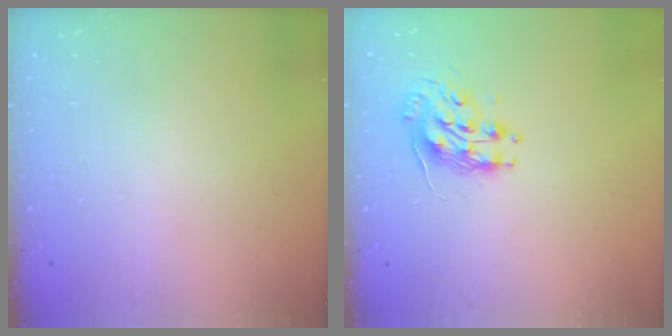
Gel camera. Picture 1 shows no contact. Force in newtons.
{"total": 9.7, "press": 9.7, "slide": 0.8}